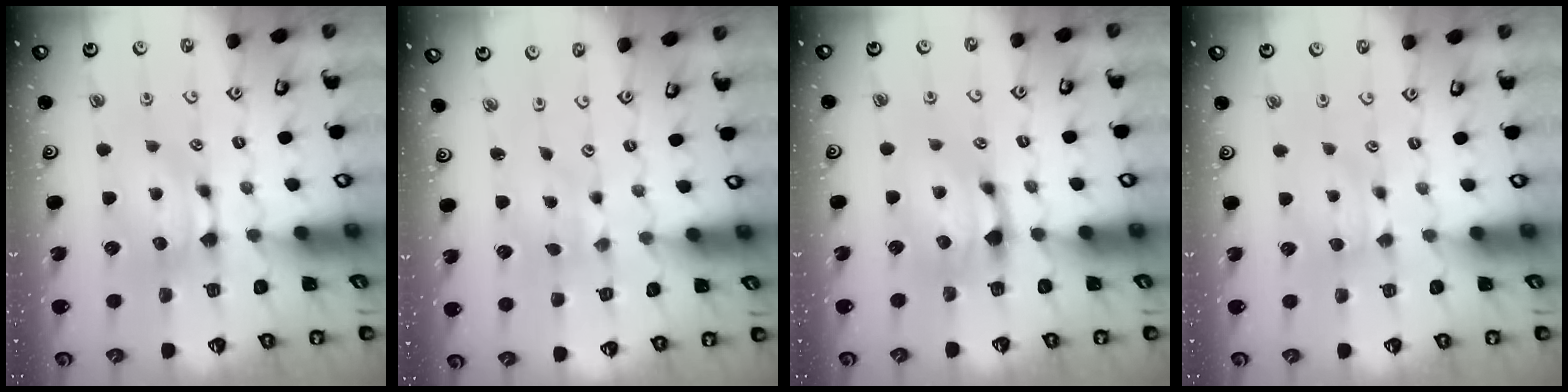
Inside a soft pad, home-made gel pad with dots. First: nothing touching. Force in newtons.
{"total": 3.5, "press": 3.4, "slide": 0.7}
{"total": 1.2, "press": 0.0, "slide": 1.2}
{"total": 1.8, "press": 1.7, "slide": 0.6}